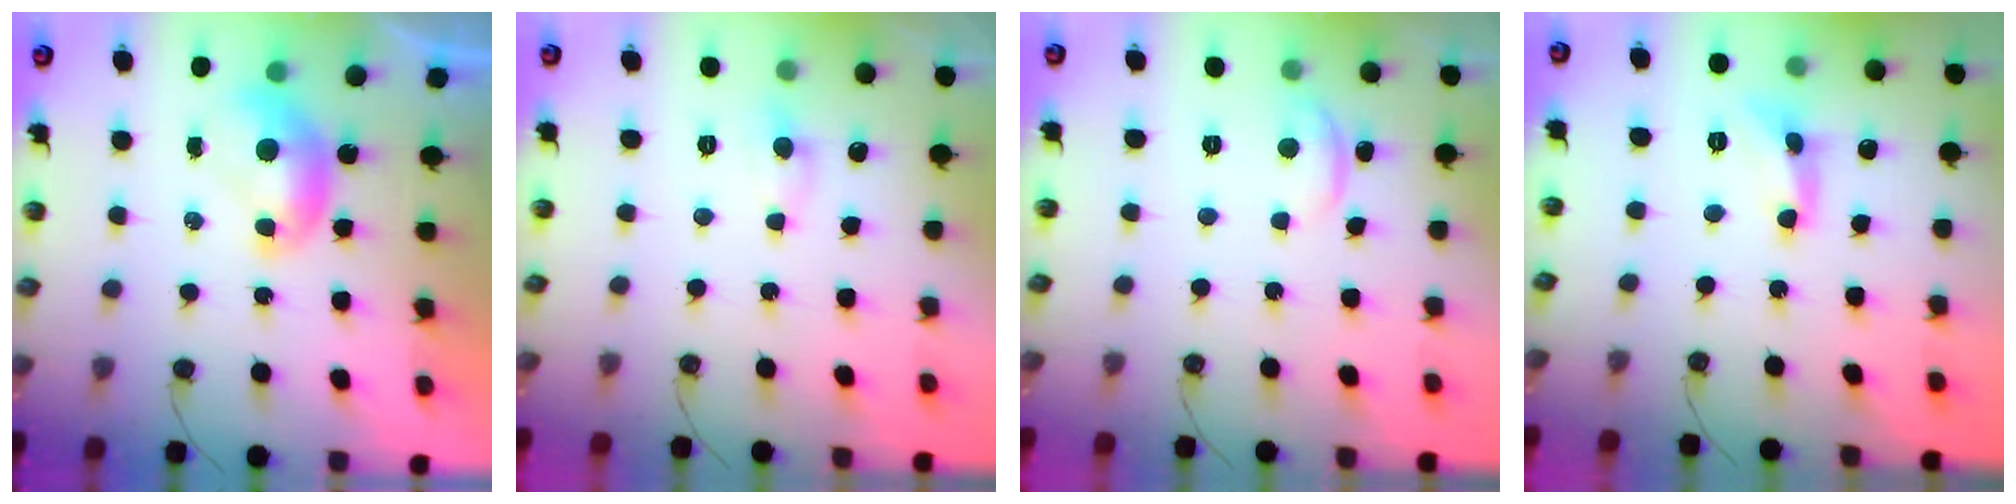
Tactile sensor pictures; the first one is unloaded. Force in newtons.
{"total": 2.4, "press": 2.3, "slide": 0.8}
{"total": 0.6, "press": 0.0, "slide": 0.6}
{"total": 2.1, "press": 2.1, "slide": 0.3}